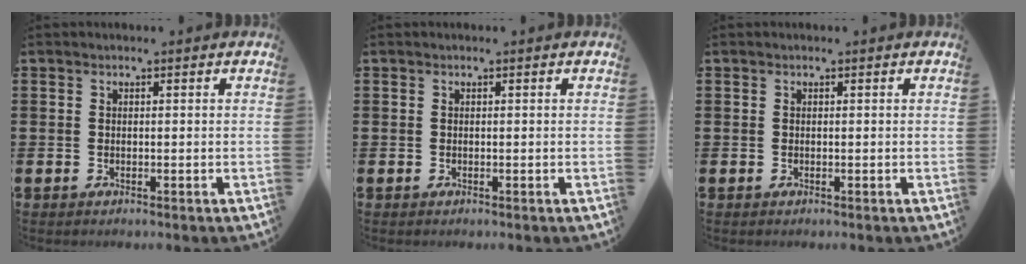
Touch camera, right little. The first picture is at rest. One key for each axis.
{"total": 0.0}
{"total": 0.0}